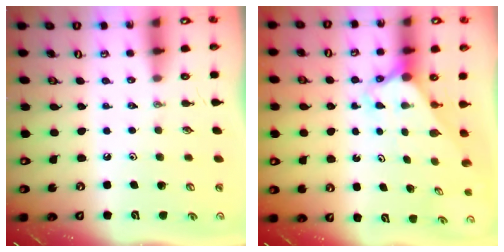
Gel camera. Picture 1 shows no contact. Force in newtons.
{"total": 2.6, "press": 2.6, "slide": 0.1}